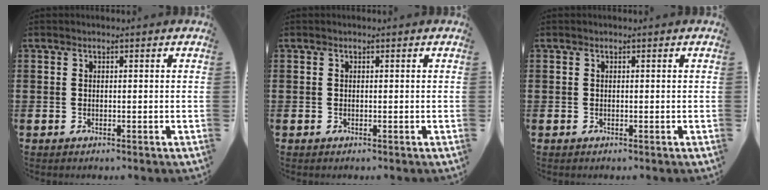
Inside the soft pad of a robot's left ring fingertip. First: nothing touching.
{"total": 0.0}
{"total": 0.0}